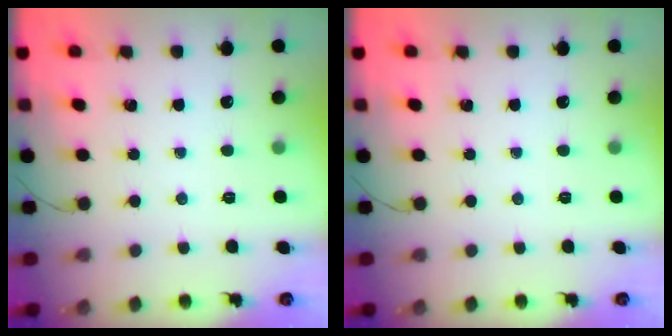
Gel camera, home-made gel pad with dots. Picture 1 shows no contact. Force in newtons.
{"total": 0.0}